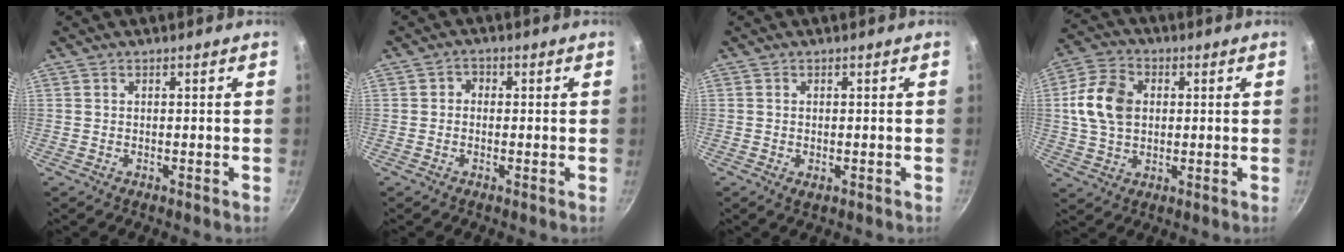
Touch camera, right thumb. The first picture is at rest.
{"total": 1.9, "force": [-0.1, 1.7, 0.8], "torque": [-0.006, 0.006, -0.008]}
{"total": 1.3, "force": [-0.3, 0.8, 1.0], "torque": [-0.016, -0.004, -0.003]}
{"total": 11.4, "force": [1.5, 8.2, 7.8], "torque": [-0.134, 0.011, 0.018]}